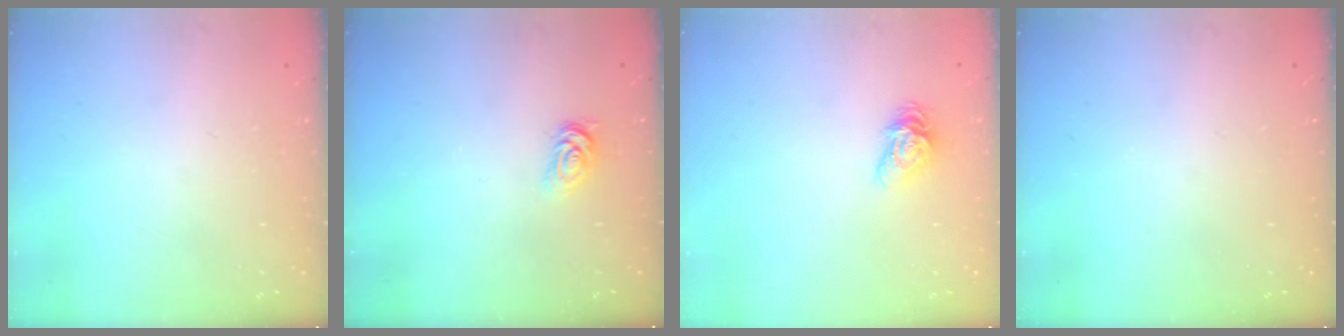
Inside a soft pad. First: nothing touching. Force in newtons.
{"total": 1.8, "press": 1.8, "slide": 0.3}
{"total": 6.6, "press": 6.6, "slide": 0.6}
{"total": 0.0}